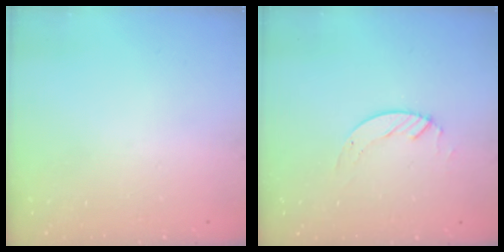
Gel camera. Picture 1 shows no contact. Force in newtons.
{"total": 3.1, "press": 3.1, "slide": 0.3}